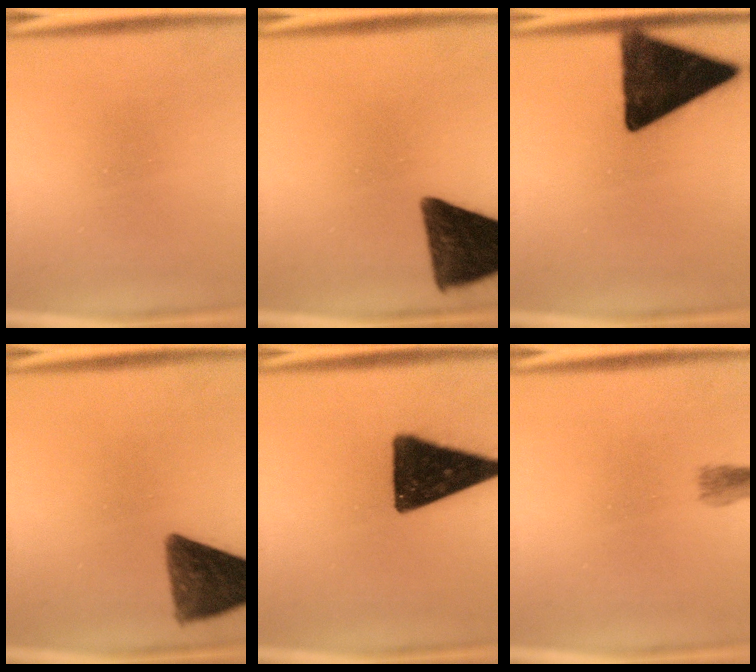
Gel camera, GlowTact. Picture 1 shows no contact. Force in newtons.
{"total": 13.4}
{"total": 14.9}
{"total": 11.4}
{"total": 17.6}
{"total": 1.8}